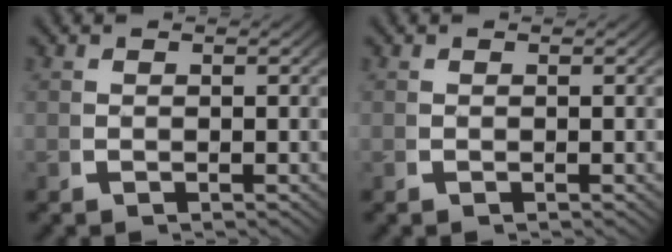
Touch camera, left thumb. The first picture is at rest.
{"total": 0.0}